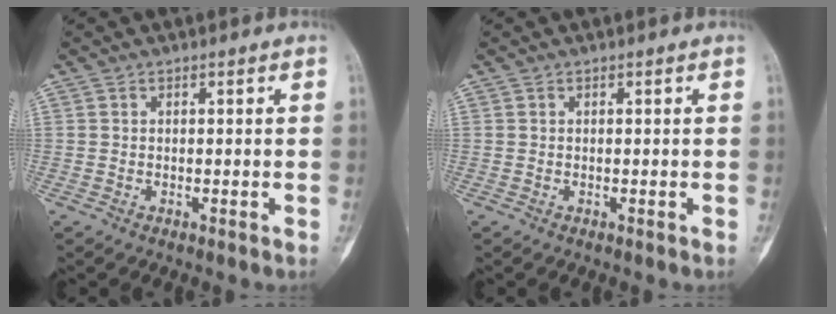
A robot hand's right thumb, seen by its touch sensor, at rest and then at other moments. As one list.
[{"total": 0.0}]